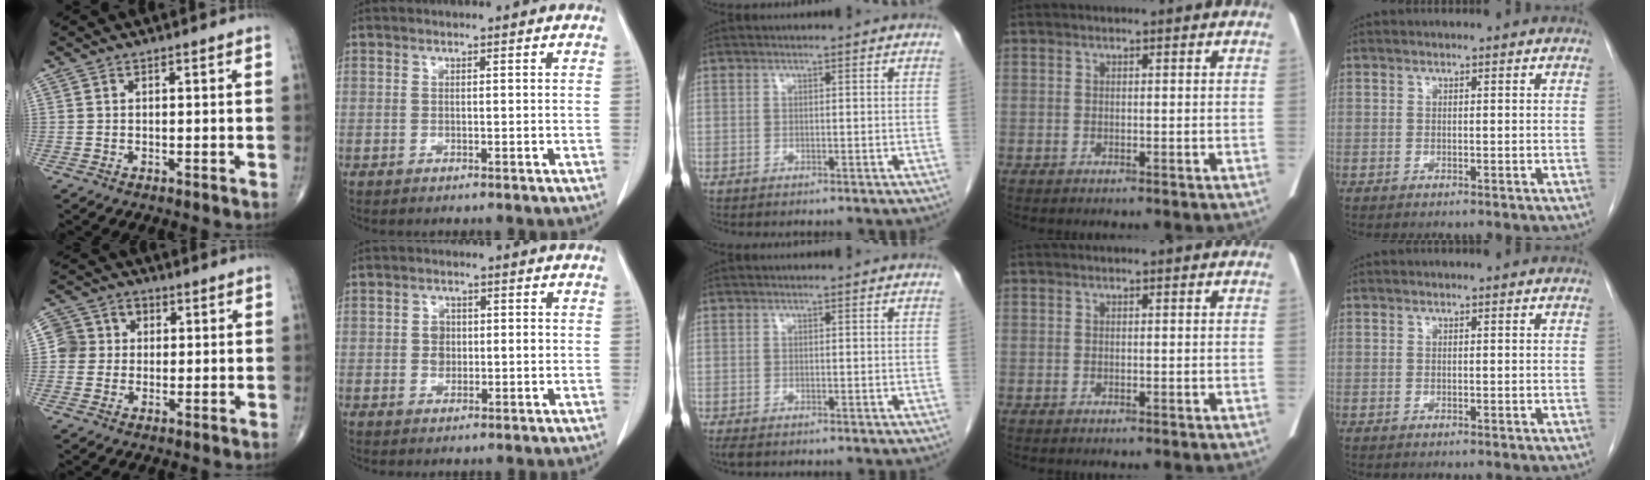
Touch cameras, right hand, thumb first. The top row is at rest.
{"thumb": {"total": 6.2, "force": [0.7, 6.0, 1.6], "torque": [0.001, 0.016, 0.004]}, "index": {"total": 3.2, "force": [0.0, 2.4, 2.2], "torque": [-0.034, 0.007, 0.004]}, "middle": {"total": 1.2, "force": [-1.0, 0.4, 0.6], "torque": [-0.015, -0.005, -0.015]}}